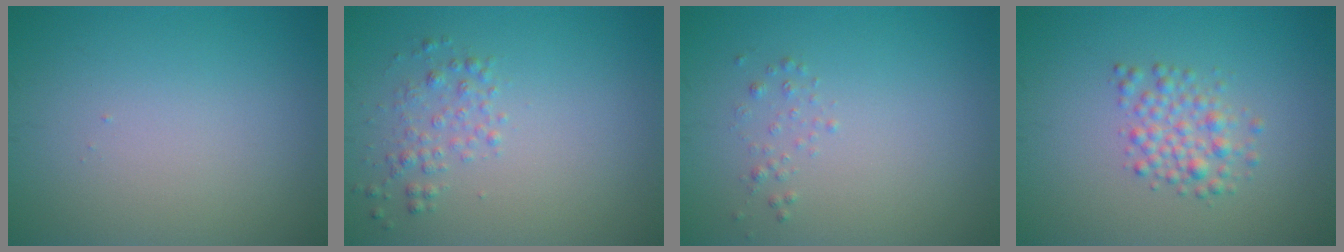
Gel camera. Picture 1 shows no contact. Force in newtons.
{"total": 1.7, "press": 1.7, "slide": 0.1}
{"total": 0.7, "press": 0.7, "slide": 0.0}
{"total": 2.5, "press": 2.5, "slide": 0.0}